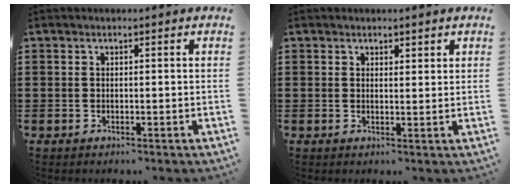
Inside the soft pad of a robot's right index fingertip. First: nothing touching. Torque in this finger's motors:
{"motor_torque": [0.02, 0.06, -0.04, 0.01]}